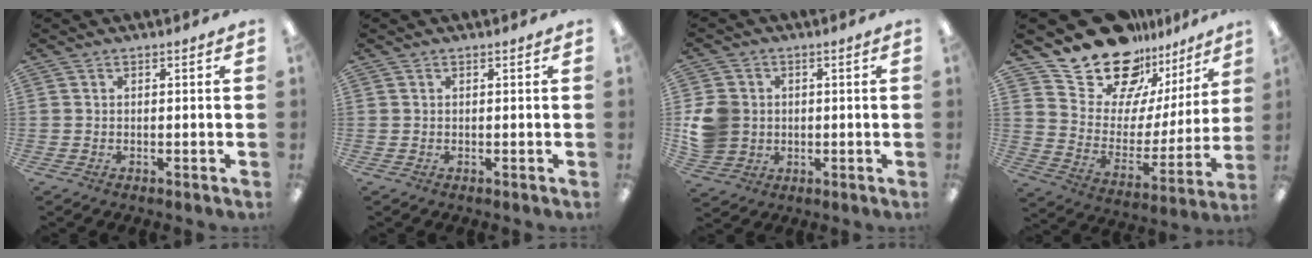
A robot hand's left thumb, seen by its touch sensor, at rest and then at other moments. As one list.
[{"total": 0.0}, {"total": 8.2, "force": [0.4, 7.6, 3.1], "torque": [-0.071, 0.014, 0.012]}, {"total": 19.2, "force": [16.2, 9.1, 4.8], "torque": [-0.098, -0.137, 0.291]}]